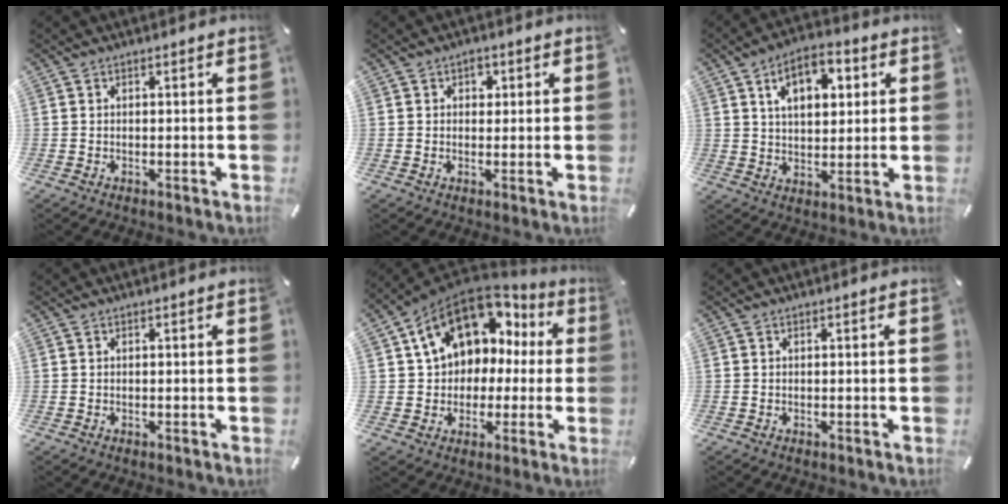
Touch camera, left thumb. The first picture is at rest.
{"total": 2.4, "force": [0.7, 2.0, 1.0], "torque": [0.001, -0.002, 0.004]}
{"total": 10.0, "force": [4.1, 6.3, 6.5], "torque": [-0.096, -0.006, 0.067]}
{"total": 0.0}
{"total": 15.0, "force": [6.5, 11.3, 7.4], "torque": [-0.126, -0.030, 0.121]}
{"total": 0.0}